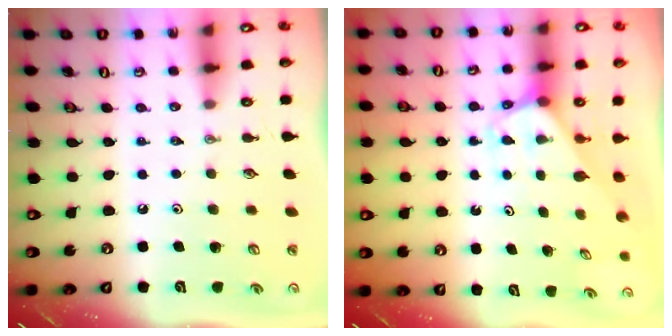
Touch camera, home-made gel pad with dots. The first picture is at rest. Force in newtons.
{"total": 2.6, "press": 2.6, "slide": 0.1}